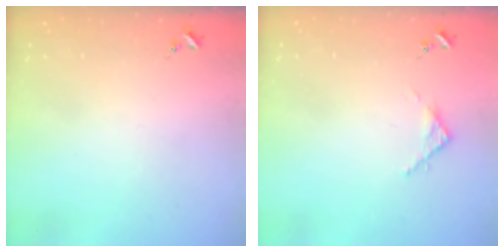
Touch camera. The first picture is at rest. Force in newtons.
{"total": 2.8, "press": 2.8, "slide": 0.4}